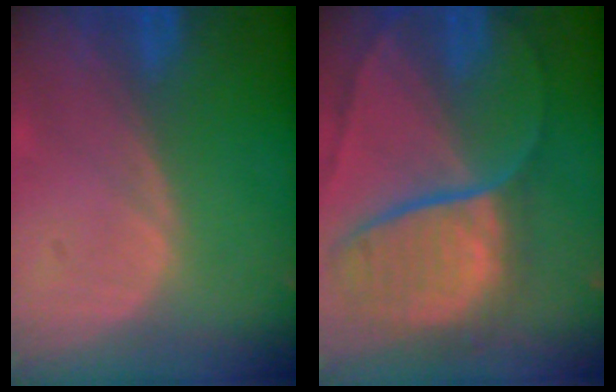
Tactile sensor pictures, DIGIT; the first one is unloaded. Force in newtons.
{"total": 10.7, "press": 9.0, "slide": 5.9}